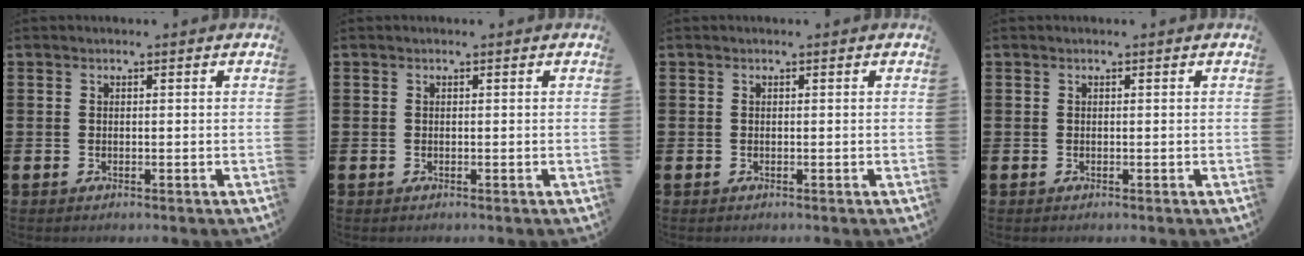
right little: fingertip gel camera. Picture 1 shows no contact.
{"total": 0.0}
{"total": 0.0}
{"total": 0.0}